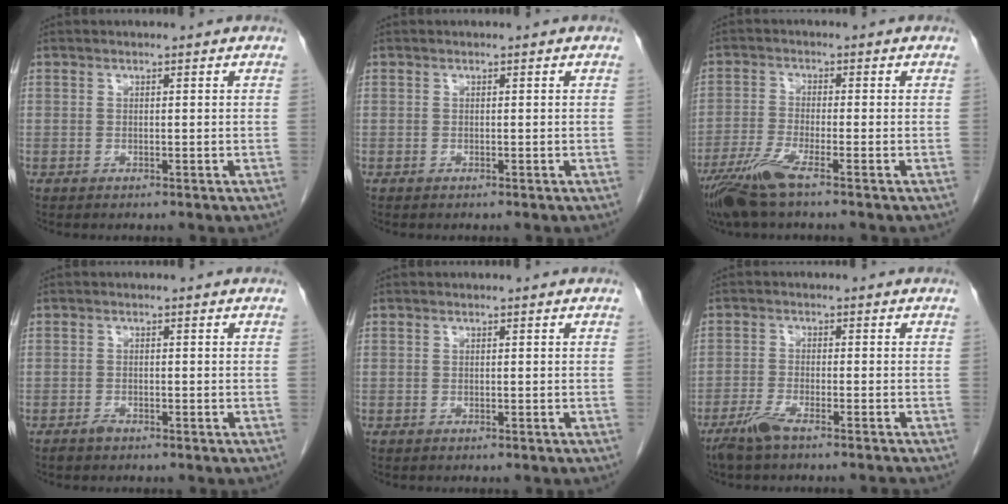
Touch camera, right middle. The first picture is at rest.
{"total": 0.0}
{"total": 6.4, "force": [-4.3, 0.0, 4.7], "torque": [-0.101, -0.019, -0.089]}
{"total": 1.1, "force": [-0.9, 0.3, 0.5], "torque": [-0.012, -0.001, -0.015]}
{"total": 0.0}
{"total": 4.5, "force": [-3.7, 0.0, 2.6], "torque": [-0.051, -0.009, -0.072]}